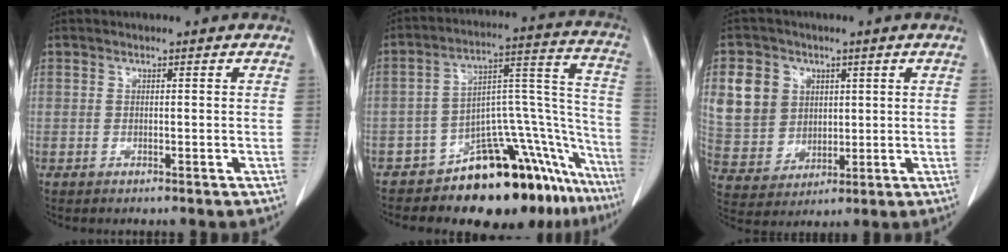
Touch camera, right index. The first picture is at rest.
{"total": 20.3, "force": [-16.1, 6.2, 10.7], "torque": [-0.044, 0.077, -0.225]}
{"total": 10.1, "force": [3.4, 8.8, 3.5], "torque": [-0.094, 0.021, 0.076]}